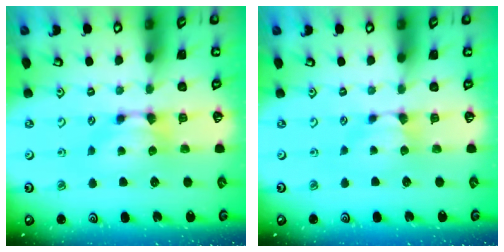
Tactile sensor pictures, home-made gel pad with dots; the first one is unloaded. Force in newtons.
{"total": 1.1, "press": 1.0, "slide": 0.2}